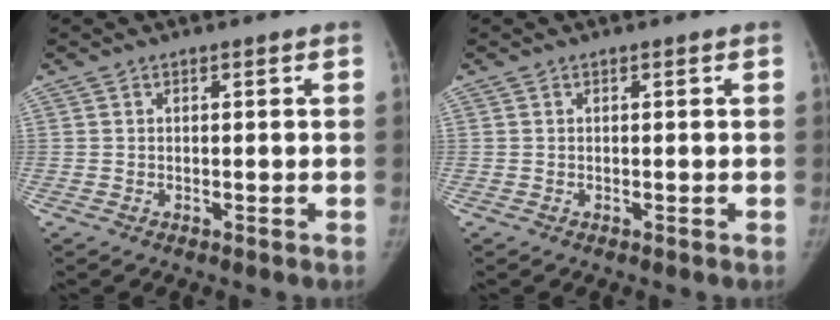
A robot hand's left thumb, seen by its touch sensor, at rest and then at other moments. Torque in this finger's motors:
{"motor_torque": [0.02, 0.00, 0.13, -0.27, 0.01]}